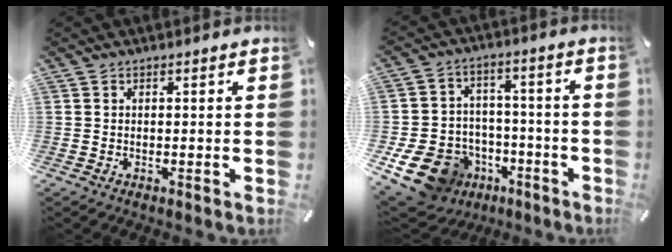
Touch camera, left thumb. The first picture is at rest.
{"total": 13.9, "force": [-6.4, 10.9, 5.9], "torque": [-0.103, 0.044, -0.102]}